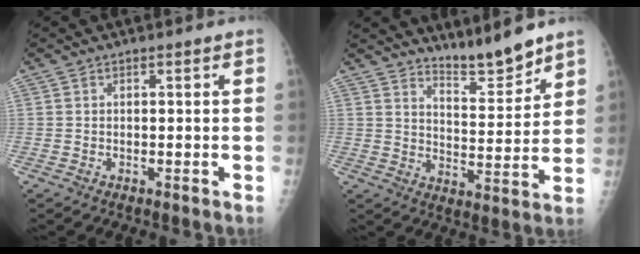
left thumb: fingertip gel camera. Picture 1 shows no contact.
{"total": 8.0, "force": [7.4, 0.9, 2.8], "torque": [-0.032, -0.064, 0.130]}